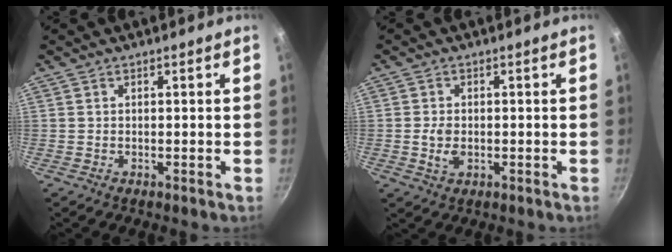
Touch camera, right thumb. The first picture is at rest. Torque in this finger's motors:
{"motor_torque": [0.78, 0.49, 0.64, -0.30, 0.00]}